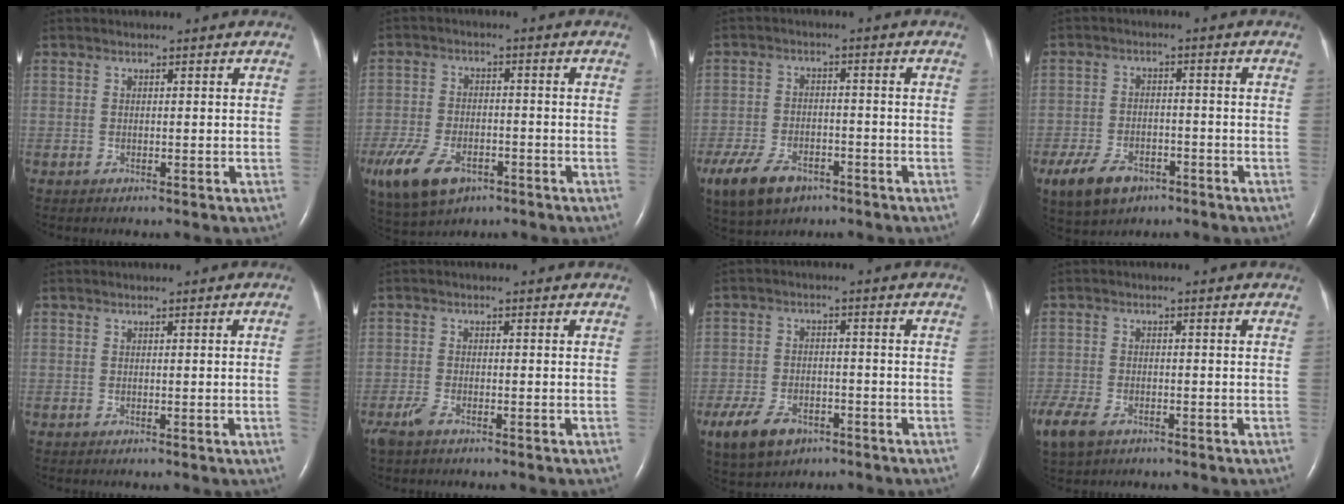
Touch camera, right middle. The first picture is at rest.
{"total": 13.3, "force": [-7.3, 7.5, 8.2], "torque": [-0.195, -0.010, -0.120]}
{"total": 11.9, "force": [-7.2, 7.0, 6.4], "torque": [-0.154, -0.009, -0.119]}
{"total": 8.1, "force": [-5.0, 4.8, 4.4], "torque": [-0.089, -0.004, -0.080]}
{"total": 0.7, "force": [-0.1, -0.3, 0.6], "torque": [-0.008, 0.002, -0.001]}
{"total": 4.6, "force": [-3.2, 1.4, 3.0], "torque": [-0.078, -0.010, -0.063]}
{"total": 9.0, "force": [-5.4, 5.3, 4.8], "torque": [-0.100, -0.004, -0.088]}
{"total": 9.7, "force": [-6.0, 5.7, 5.2], "torque": [-0.140, -0.015, -0.101]}